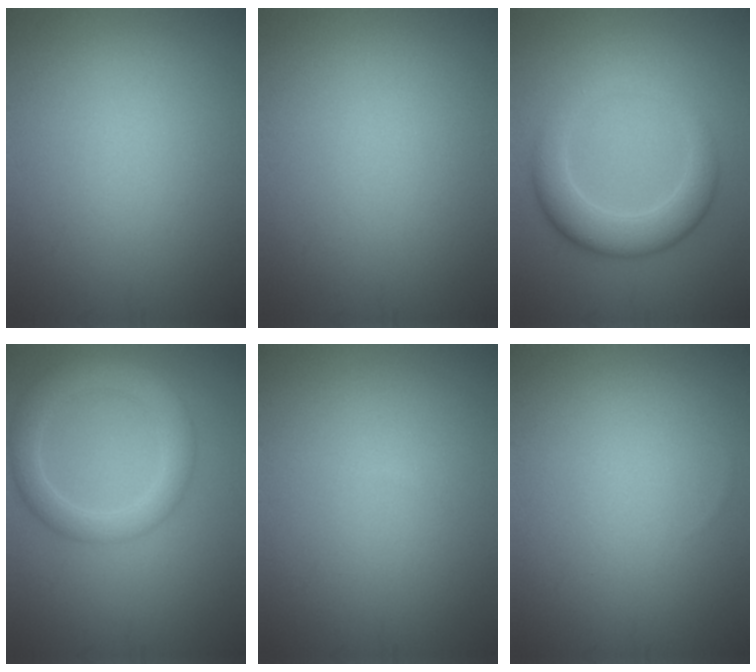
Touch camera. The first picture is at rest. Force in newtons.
{"total": 0.0}
{"total": 5.1, "press": 5.1, "slide": 0.2}
{"total": 4.6, "press": 4.6, "slide": 0.2}
{"total": 0.0}
{"total": 0.0}